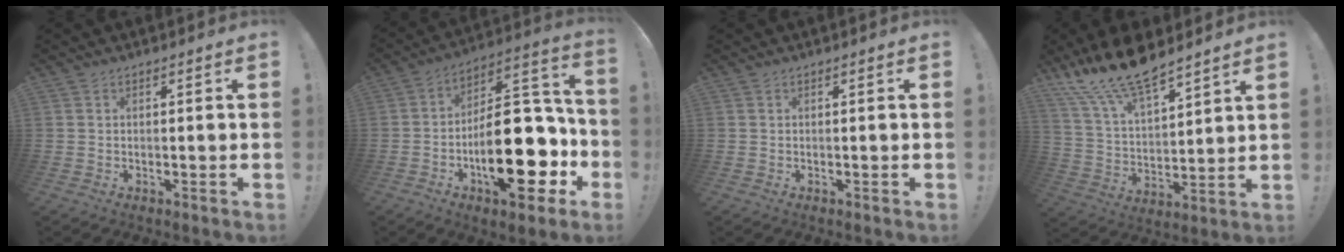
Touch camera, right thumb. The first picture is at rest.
{"total": 27.6, "force": [-6.9, 13.0, 23.4], "torque": [-0.360, 0.048, -0.094]}
{"total": 0.0}
{"total": 15.8, "force": [12.5, 5.2, 8.2], "torque": [-0.162, -0.084, 0.229]}